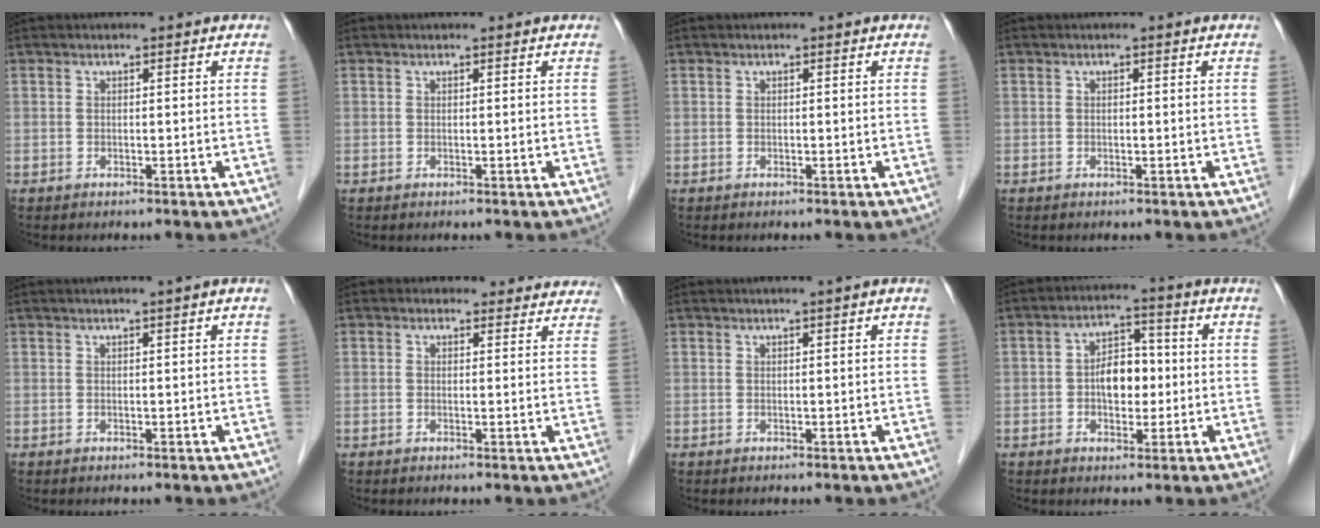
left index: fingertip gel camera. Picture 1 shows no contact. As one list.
[{"total": 0.0}, {"total": 0.0}, {"total": 0.0}, {"total": 1.1, "force": [0.5, -0.3, 0.9], "torque": [-0.018, -0.002, 0.011]}, {"total": 5.6, "force": [5.0, 2.5, 0.0], "torque": [0.022, 0.005, 0.038]}, {"total": 1.0, "force": [0.4, -0.3, 0.8], "torque": [-0.017, -0.003, 0.011]}, {"total": 6.0, "force": [-0.5, 3.7, 4.8], "torque": [-0.084, 0.018, -0.009]}]